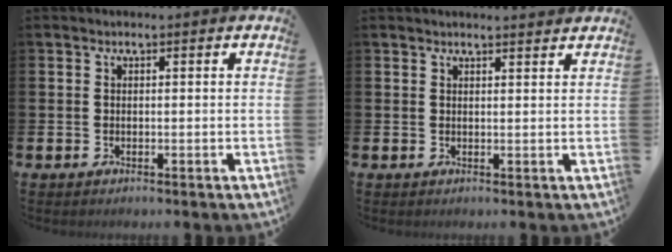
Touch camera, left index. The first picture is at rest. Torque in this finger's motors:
{"motor_torque": [0.94, -1.20, 0.31, 0.07]}